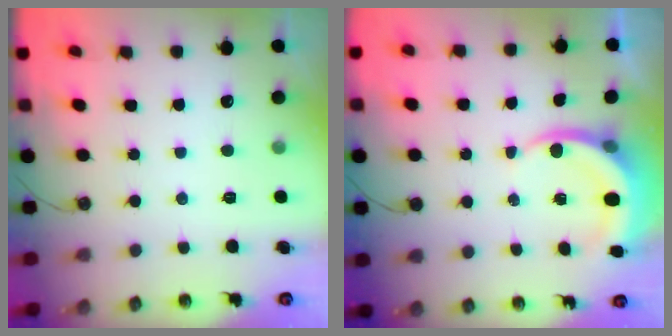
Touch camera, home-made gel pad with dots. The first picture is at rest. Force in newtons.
{"total": 5.8, "press": 5.8, "slide": 0.6}